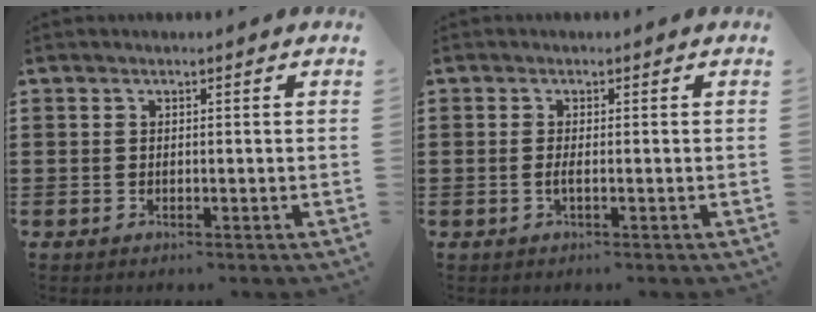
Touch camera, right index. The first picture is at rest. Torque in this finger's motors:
{"motor_torque": [2.14, 0.00, 0.01, 0.02]}